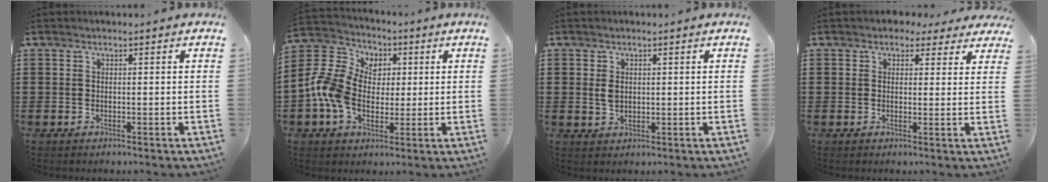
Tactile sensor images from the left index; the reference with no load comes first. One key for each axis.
{"total": 10.6, "fx": -0.9, "fy": 8.2, "fz": 6.7, "tx": -0.194, "ty": 0.004, "tz": -0.026}
{"total": 2.0, "fx": 0.4, "fy": 1.3, "fz": 1.5, "tx": -0.041, "ty": 0.002, "tz": 0.005}
{"total": 2.5, "fx": 1.7, "fy": 1.6, "fz": 0.7, "tx": -0.015, "ty": 0.005, "tz": 0.029}